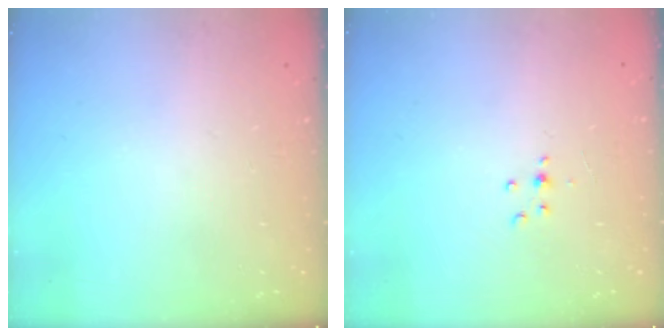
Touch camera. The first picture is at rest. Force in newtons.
{"total": 3.6, "press": 3.4, "slide": 1.0}